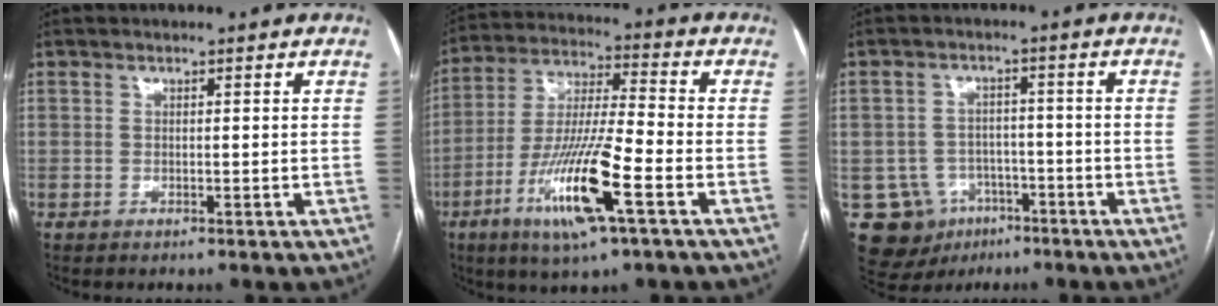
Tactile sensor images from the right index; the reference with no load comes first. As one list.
[{"total": 15.3, "force": [-6.4, 1.1, 13.8], "torque": [-0.276, -0.017, -0.117]}, {"total": 10.9, "force": [-4.8, 9.4, 2.7], "torque": [-0.061, 0.018, -0.060]}]